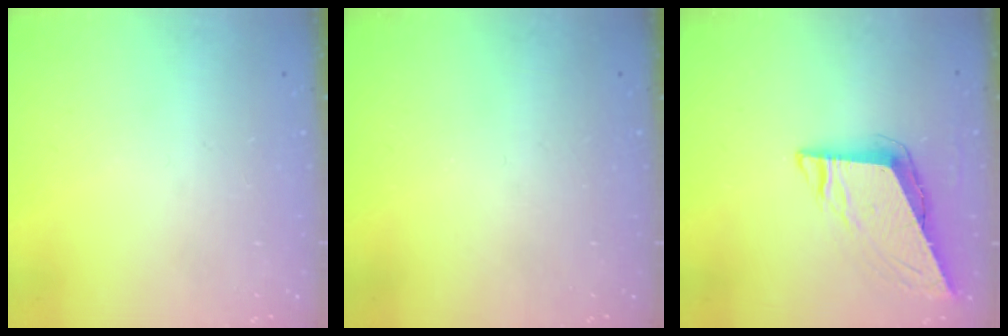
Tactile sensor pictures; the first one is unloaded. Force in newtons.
{"total": 0.0}
{"total": 7.7, "press": 7.7, "slide": 0.3}